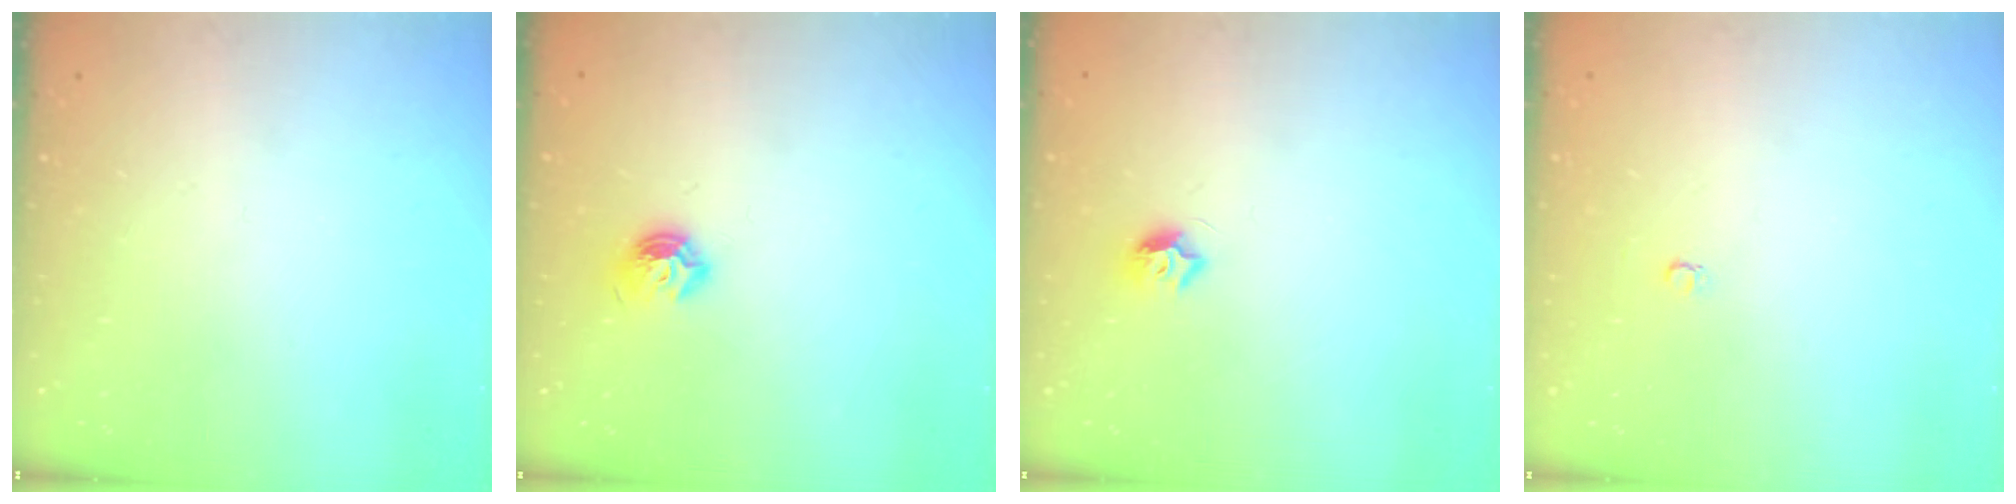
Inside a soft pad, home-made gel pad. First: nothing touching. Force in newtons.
{"total": 7.0, "press": 6.9, "slide": 0.7}
{"total": 7.4, "press": 7.4, "slide": 0.6}
{"total": 2.6, "press": 2.6, "slide": 0.3}